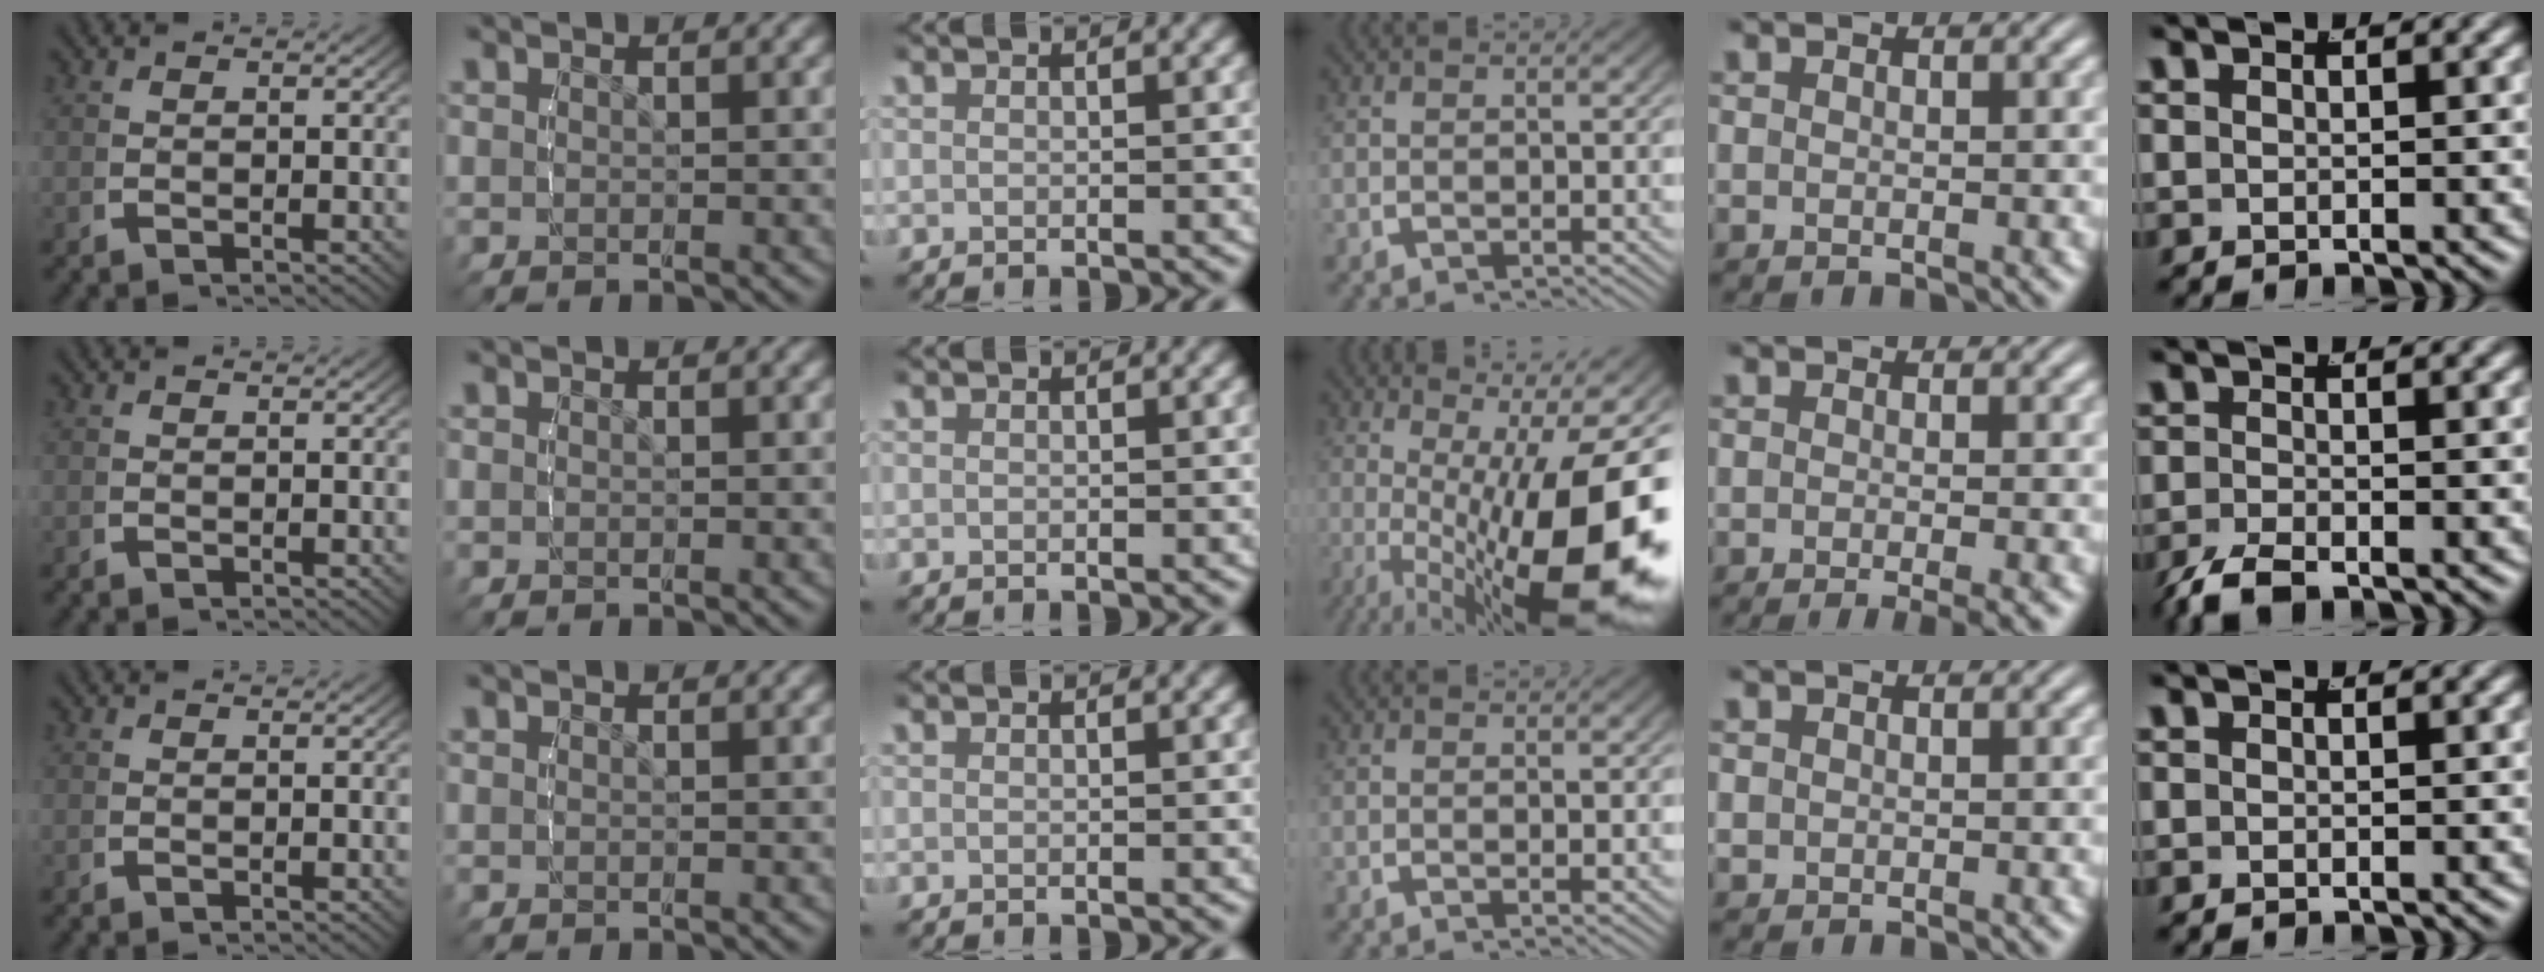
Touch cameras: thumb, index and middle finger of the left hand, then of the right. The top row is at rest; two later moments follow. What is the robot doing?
{"motion": "lift_and_place", "object": "glue stick"}